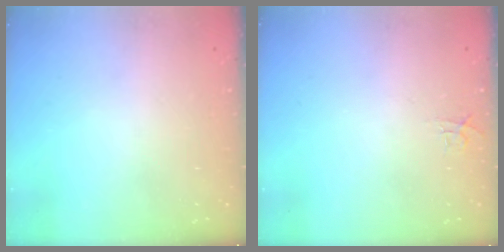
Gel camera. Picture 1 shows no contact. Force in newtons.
{"total": 4.7, "press": 4.6, "slide": 0.4}